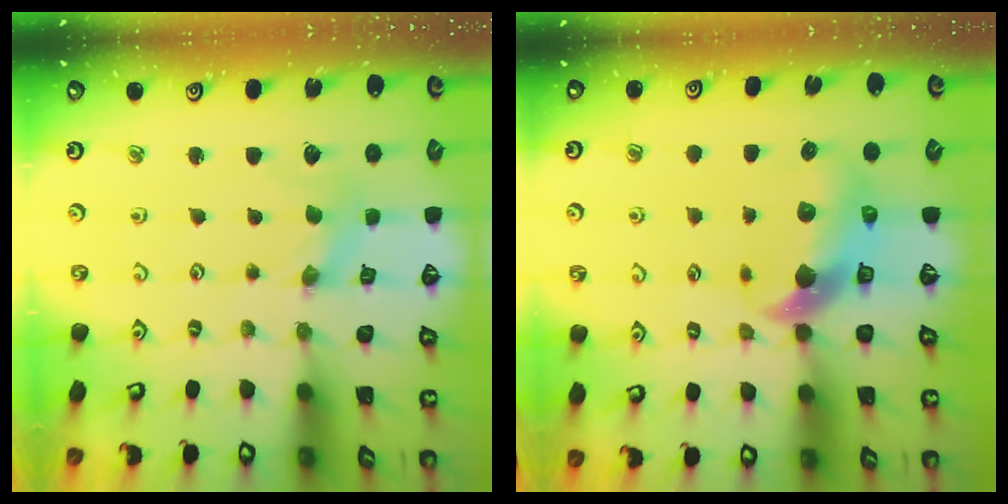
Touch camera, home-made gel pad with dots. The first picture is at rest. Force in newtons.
{"total": 8.5, "press": 8.3, "slide": 1.4}